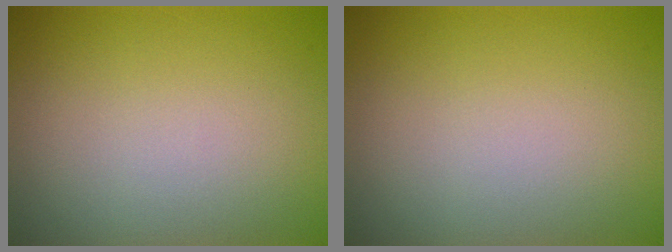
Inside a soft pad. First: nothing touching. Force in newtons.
{"total": 0.0}